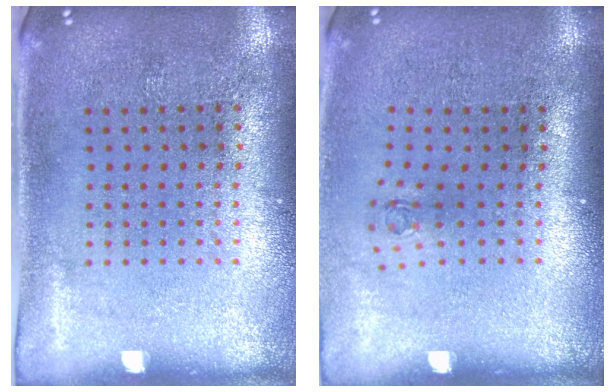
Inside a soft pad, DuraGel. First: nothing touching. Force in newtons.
{"total": 0.7, "press": 0.3, "slide": 0.6}